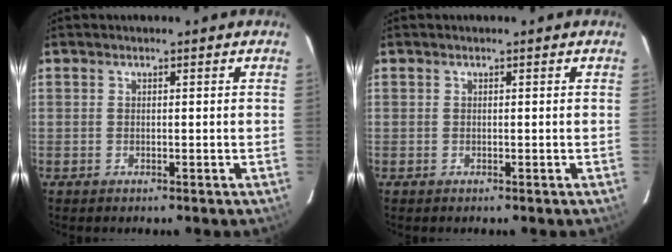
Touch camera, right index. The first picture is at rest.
{"total": 0.0}